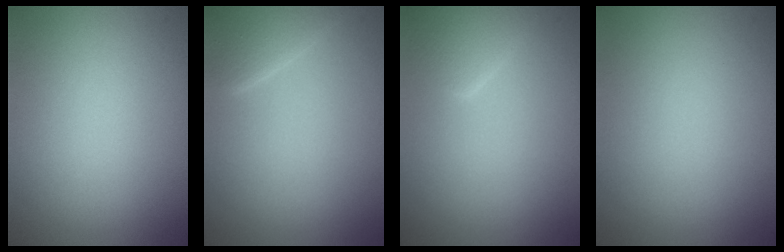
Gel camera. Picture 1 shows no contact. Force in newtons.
{"total": 2.7, "press": 2.6, "slide": 0.2}
{"total": 2.7, "press": 2.7, "slide": 0.1}
{"total": 0.0}